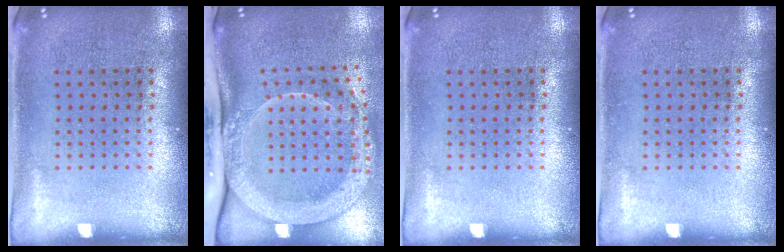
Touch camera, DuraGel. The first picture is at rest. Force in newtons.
{"total": 3.3, "press": 2.3, "slide": 2.3}
{"total": 0.0}
{"total": 0.0}